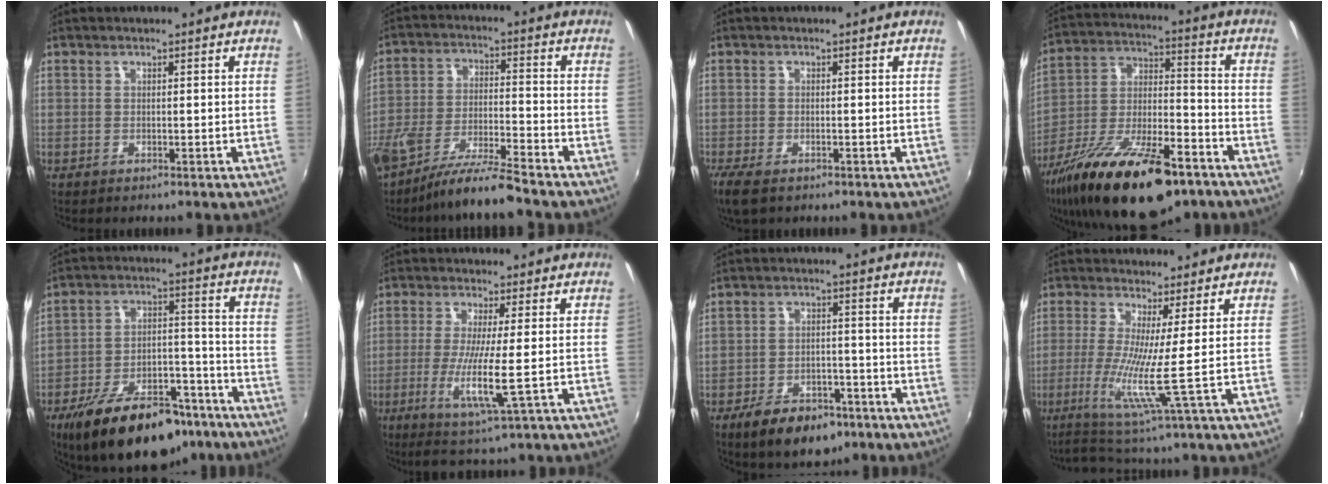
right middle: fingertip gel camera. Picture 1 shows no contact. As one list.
[{"total": 11.7, "force": [-9.5, 0.6, 6.7], "torque": [-0.139, -0.014, -0.174]}, {"total": 4.4, "force": [-2.9, 1.5, 2.9], "torque": [-0.067, -0.018, -0.054]}, {"total": 25.0, "force": [-15.5, 8.8, 17.5], "torque": [-0.321, -0.032, -0.254]}, {"total": 21.9, "force": [-15.8, 9.4, 11.8], "torque": [-0.210, 0.006, -0.228]}, {"total": 8.0, "force": [-2.4, -0.5, 7.6], "torque": [-0.157, -0.023, -0.047]}, {"total": 10.7, "force": [-7.2, 5.3, 5.8], "torque": [-0.129, -0.002, -0.109]}, {"total": 7.4, "force": [-1.8, -1.5, 7.0], "torque": [-0.156, -0.026, -0.037]}]